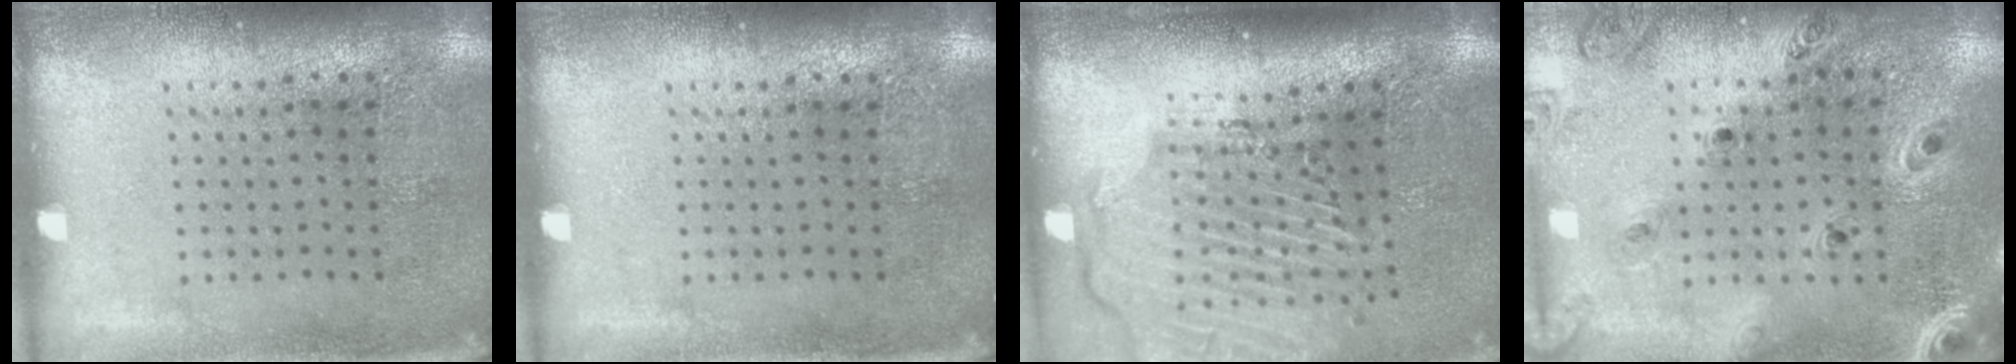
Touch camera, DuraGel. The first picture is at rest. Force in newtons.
{"total": 0.0}
{"total": 2.8, "press": 2.3, "slide": 1.7}
{"total": 1.3, "press": 1.3, "slide": 0.1}